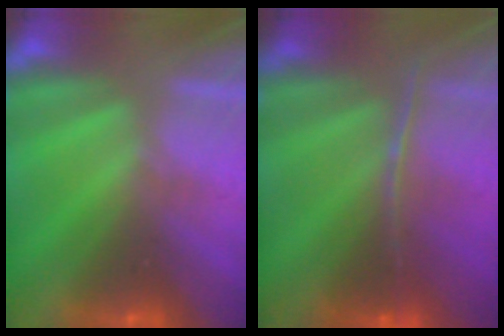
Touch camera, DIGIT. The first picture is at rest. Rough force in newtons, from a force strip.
{"total": 1.6}